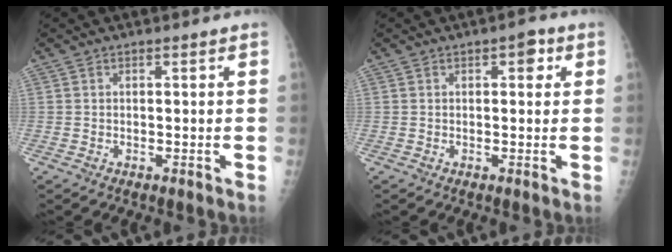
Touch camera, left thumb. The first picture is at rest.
{"total": 2.8, "force": [1.1, 1.5, 2.1], "torque": [-0.014, 0.003, 0.008]}